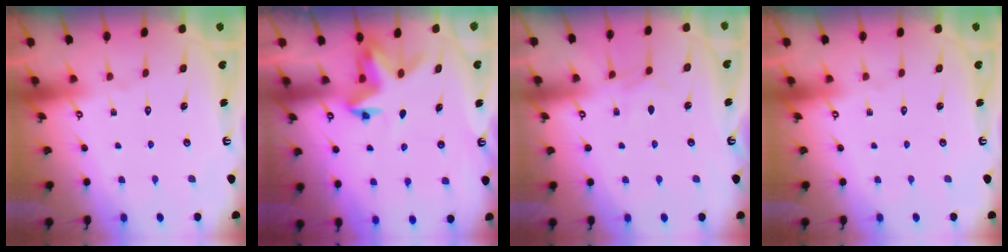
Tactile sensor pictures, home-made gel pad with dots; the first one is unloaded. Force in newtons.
{"total": 3.8, "press": 3.8, "slide": 0.5}
{"total": 3.8, "press": 3.8, "slide": 0.2}
{"total": 0.0}